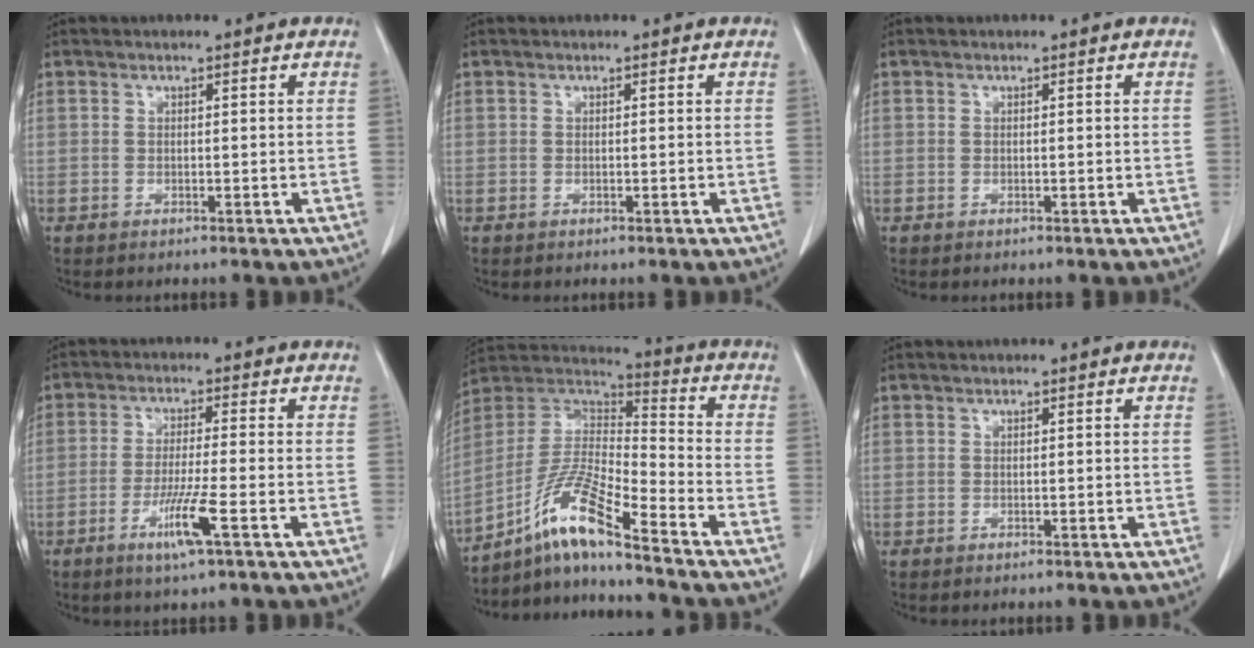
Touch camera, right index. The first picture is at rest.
{"total": 0.0}
{"total": 0.0}
{"total": 6.4, "force": [-3.0, -0.5, 5.7], "torque": [-0.109, -0.016, -0.056]}
{"total": 13.0, "force": [-9.2, 0.1, 9.2], "torque": [-0.189, 0.009, -0.171]}
{"total": 0.0}